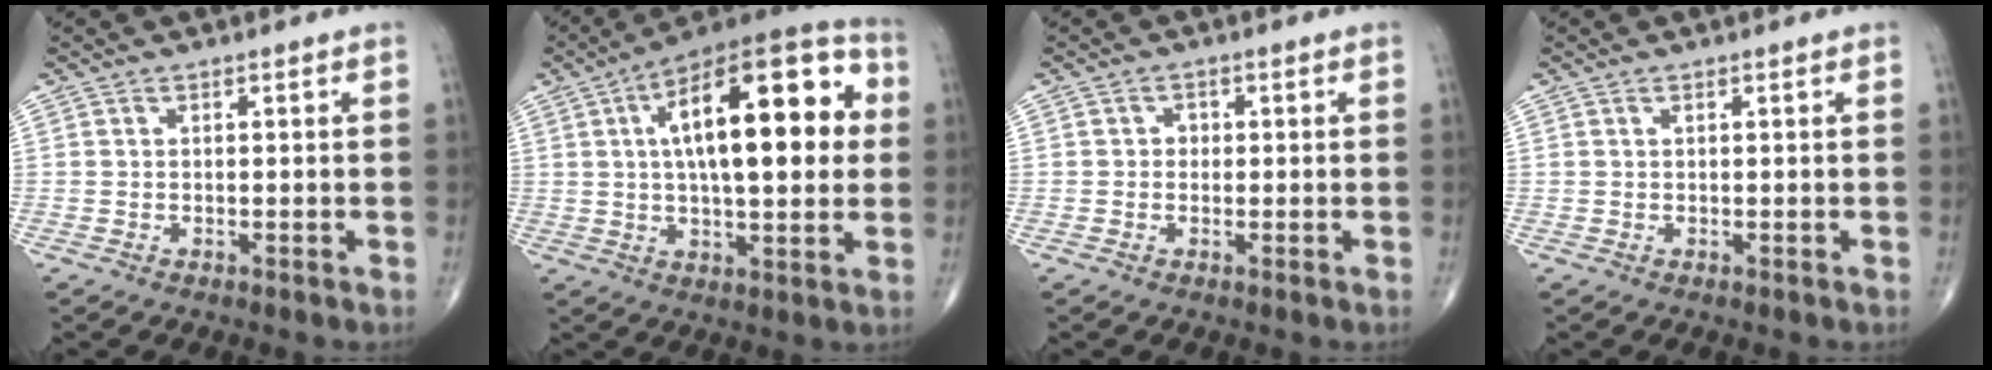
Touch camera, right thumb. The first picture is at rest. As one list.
[{"total": 24.6, "force": [4.8, 9.7, 22.1], "torque": [-0.322, 0.021, 0.062]}, {"total": 1.3, "force": [0.0, 1.2, 0.6], "torque": [0.001, 0.004, -0.005]}, {"total": 0.0}]